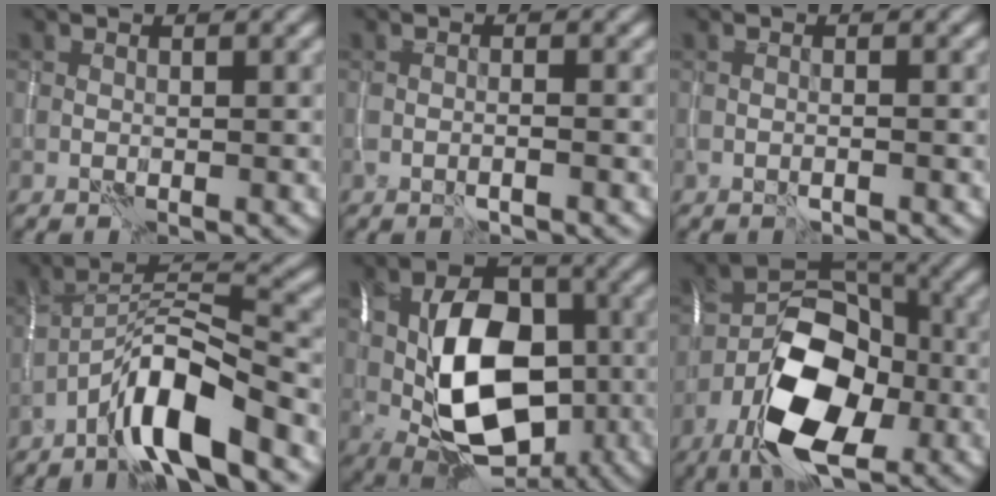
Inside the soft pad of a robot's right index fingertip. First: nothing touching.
{"total": 1.1, "force": [-0.7, 0.1, 0.9], "torque": [-0.017, -0.007, -0.015]}
{"total": 0.8, "force": [-0.5, 0.1, 0.6], "torque": [-0.012, -0.005, -0.010]}
{"total": 8.2, "force": [-5.1, 1.8, 6.2], "torque": [-0.110, 0.016, -0.097]}
{"total": 12.9, "force": [-1.4, 8.0, 10.0], "torque": [-0.157, 0.007, -0.031]}
{"total": 12.0, "force": [-5.1, 6.6, 8.6], "torque": [-0.159, -0.006, -0.093]}